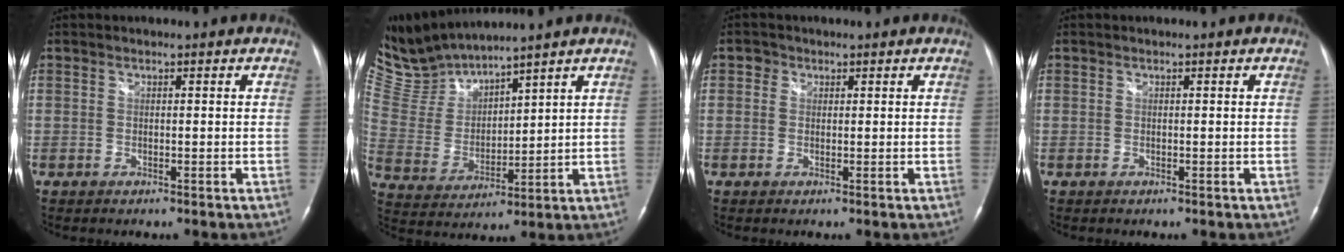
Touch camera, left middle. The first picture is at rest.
{"total": 8.7, "force": [8.7, -0.3, 0.3], "torque": [-0.040, 0.006, 0.202]}
{"total": 1.3, "force": [0.5, 1.2, 0.3], "torque": [0.003, 0.006, 0.004]}
{"total": 0.0}